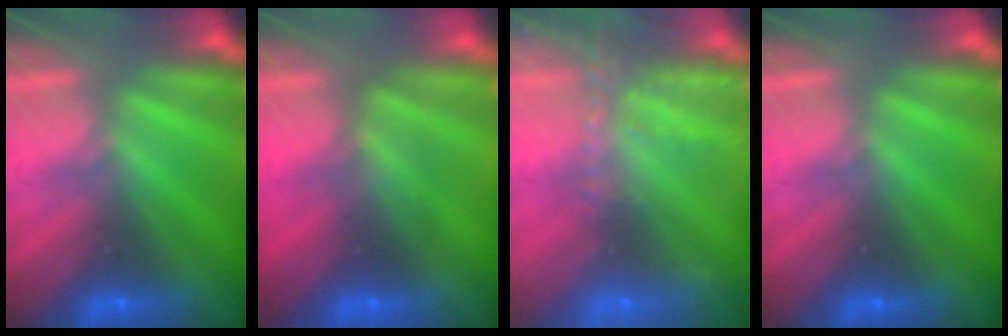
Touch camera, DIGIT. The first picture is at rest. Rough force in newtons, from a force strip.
{"total": 2.6}
{"total": 8.2}
{"total": 0.0}